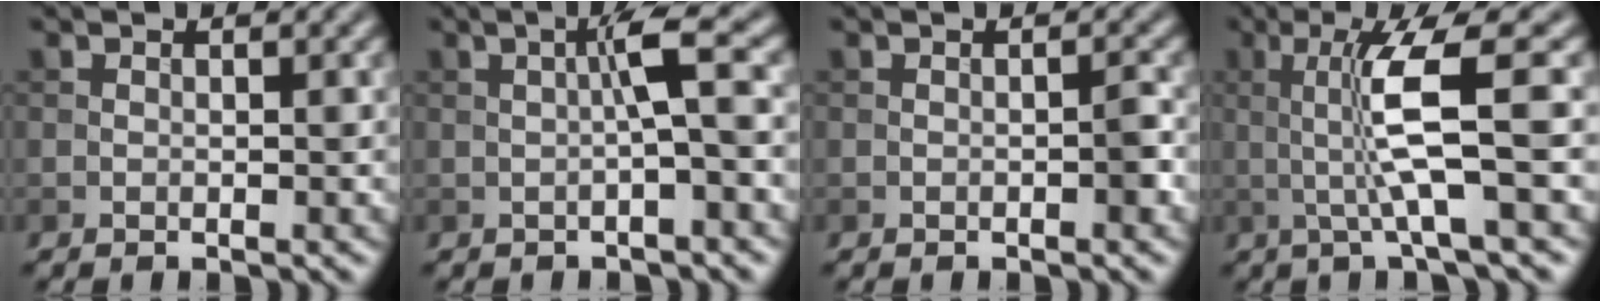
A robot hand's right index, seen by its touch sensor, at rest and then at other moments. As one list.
[{"total": 3.1, "force": [0.1, 0.2, 3.1], "torque": [-0.053, 0.015, -0.003]}, {"total": 0.9, "force": [-0.4, 0.2, 0.8], "torque": [-0.011, 0.003, -0.004]}, {"total": 5.8, "force": [0.4, 0.6, 5.8], "torque": [-0.117, 0.002, 0.010]}]